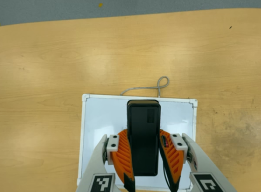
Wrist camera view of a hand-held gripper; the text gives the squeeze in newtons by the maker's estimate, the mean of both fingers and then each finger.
{"total": 9.0, "left": 7.3, "right": 10.7}